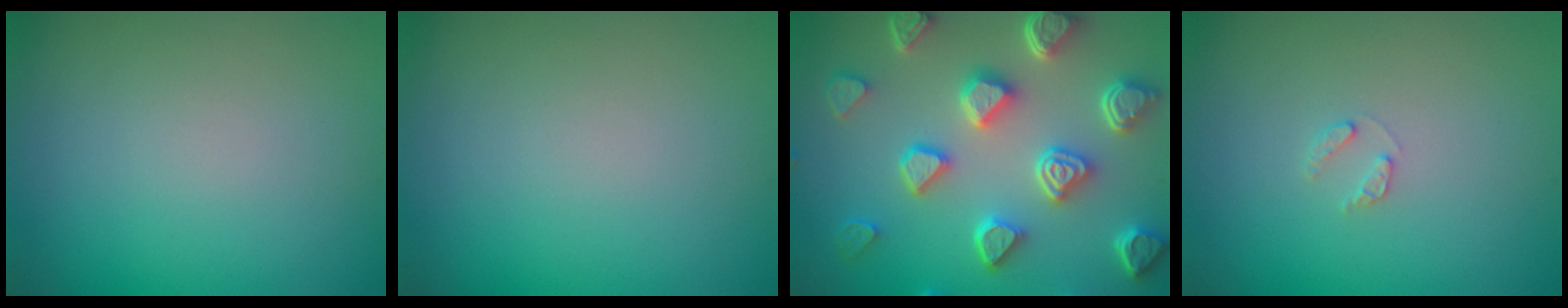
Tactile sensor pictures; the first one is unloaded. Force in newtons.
{"total": 0.0}
{"total": 7.3, "press": 6.0, "slide": 4.2}
{"total": 0.9, "press": 0.9, "slide": 0.2}